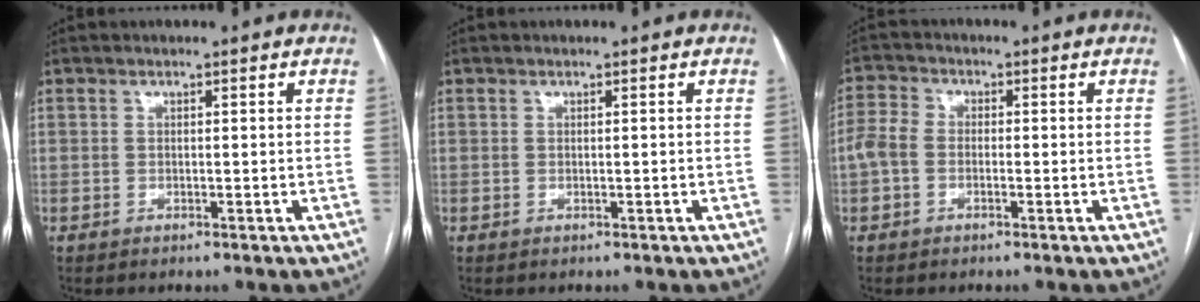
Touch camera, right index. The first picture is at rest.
{"total": 0.0}
{"total": 4.2, "force": [-0.8, 3.1, 2.7], "torque": [-0.076, 0.020, -0.020]}